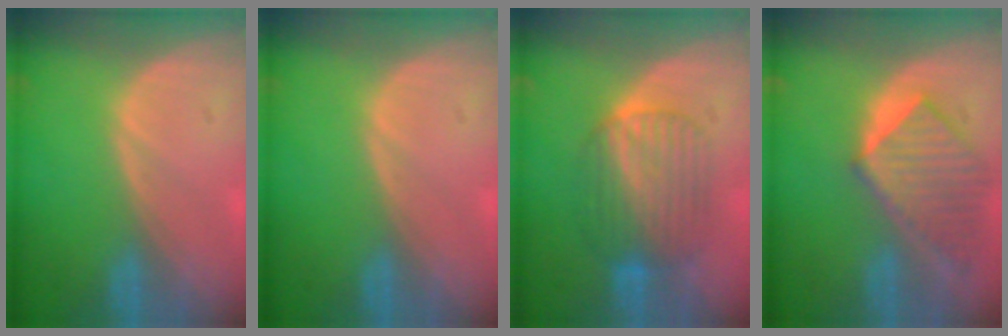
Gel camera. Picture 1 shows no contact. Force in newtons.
{"total": 0.0}
{"total": 7.3, "press": 7.3, "slide": 0.3}
{"total": 8.3, "press": 7.6, "slide": 3.4}